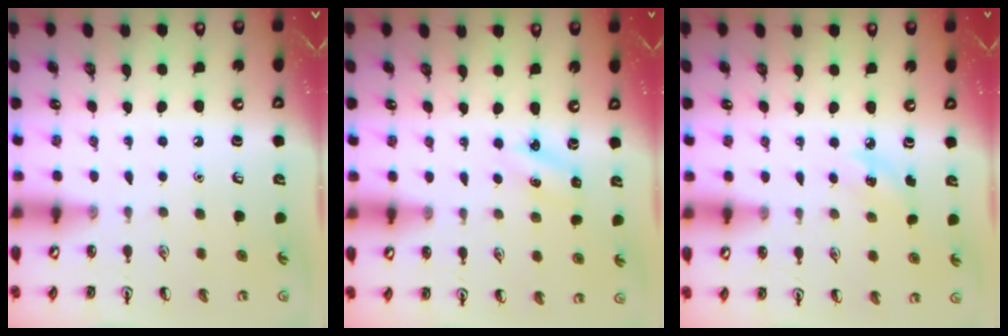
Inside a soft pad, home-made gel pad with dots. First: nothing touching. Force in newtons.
{"total": 2.5, "press": 2.3, "slide": 0.8}
{"total": 4.8, "press": 4.6, "slide": 1.5}